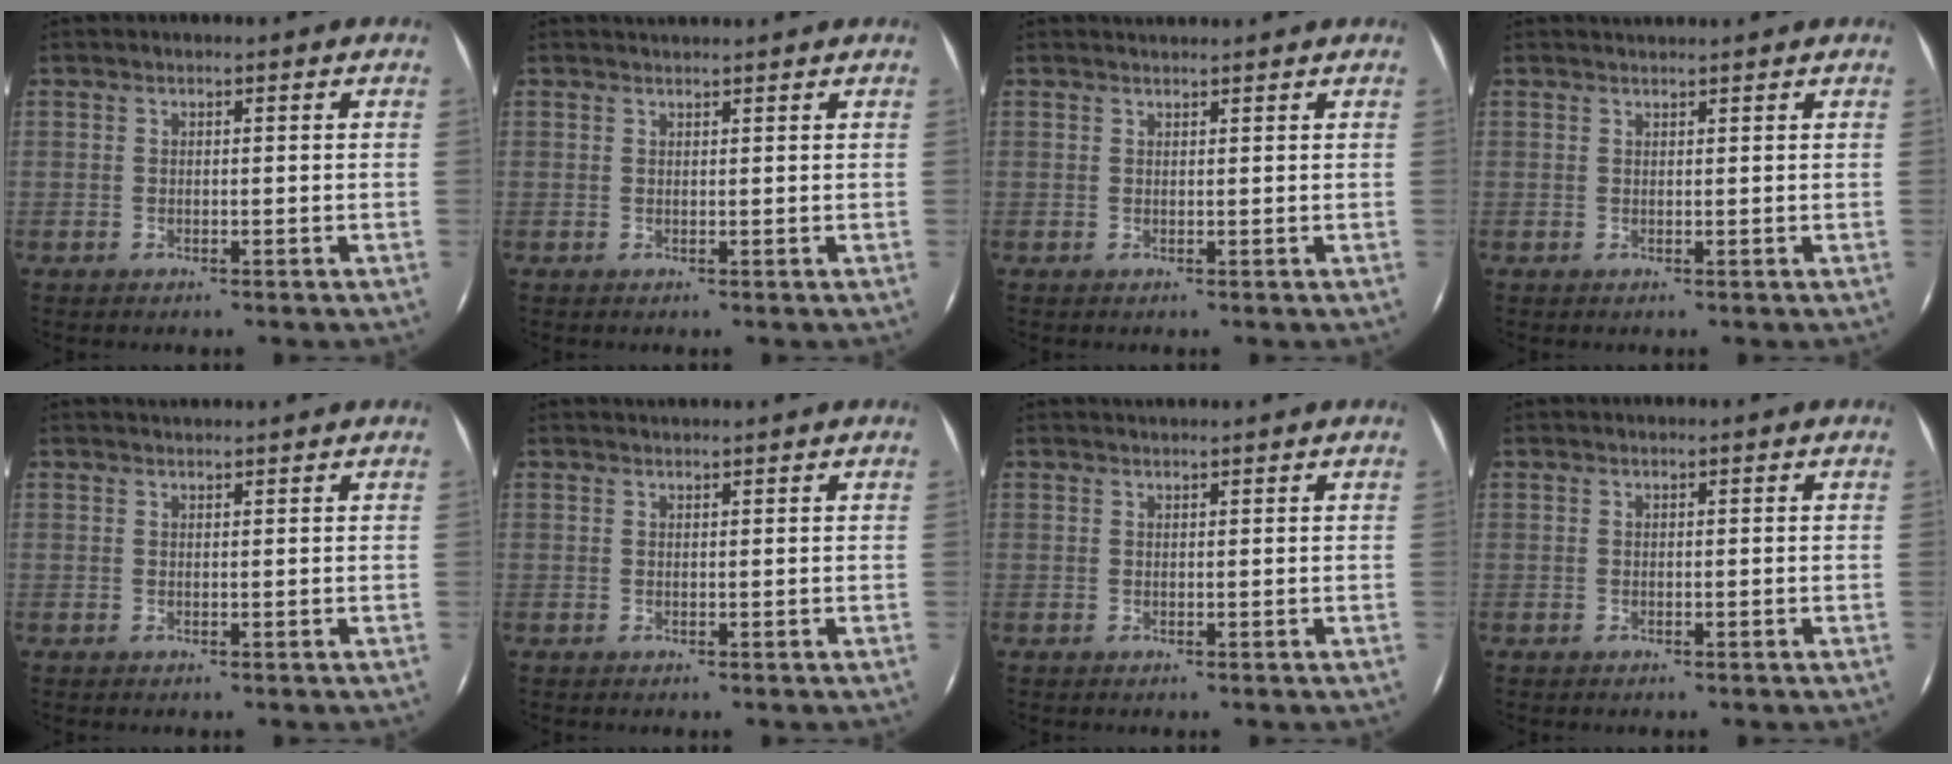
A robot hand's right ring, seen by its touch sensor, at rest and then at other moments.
{"total": 1.8, "force": [1.7, -0.2, 0.4], "torque": [-0.014, 0.001, 0.023]}
{"total": 1.4, "force": [1.4, -0.1, 0.2], "torque": [-0.009, 0.000, 0.021]}
{"total": 1.4, "force": [1.4, -0.2, 0.2], "torque": [-0.009, -0.001, 0.021]}
{"total": 1.5, "force": [1.5, -0.1, 0.2], "torque": [-0.010, 0.000, 0.021]}
{"total": 1.1, "force": [1.1, -0.2, 0.2], "torque": [-0.010, -0.002, 0.017]}
{"total": 1.1, "force": [1.0, -0.2, 0.2], "torque": [-0.009, -0.002, 0.017]}
{"total": 0.0}